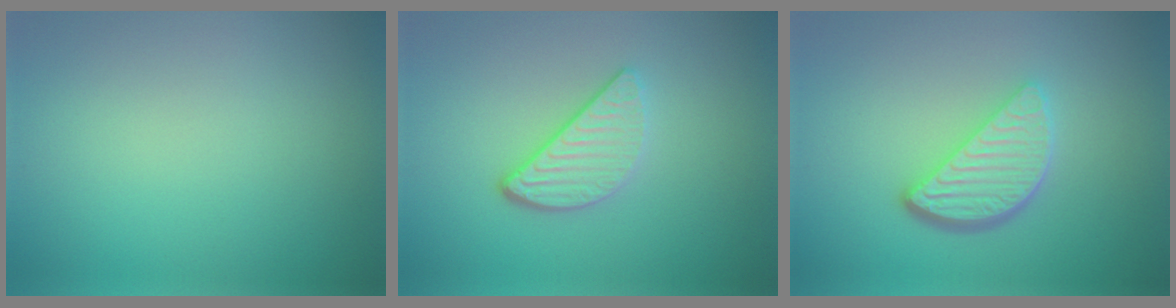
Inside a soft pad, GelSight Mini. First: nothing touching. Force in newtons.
{"total": 3.3, "press": 2.6, "slide": 2.0}
{"total": 4.0, "press": 3.2, "slide": 2.4}